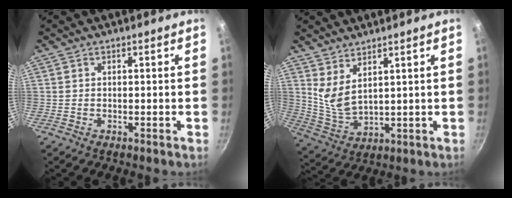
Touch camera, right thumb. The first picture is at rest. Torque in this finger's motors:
{"motor_torque": [-0.32, 0.79, 0.24, -0.05, 0.07]}